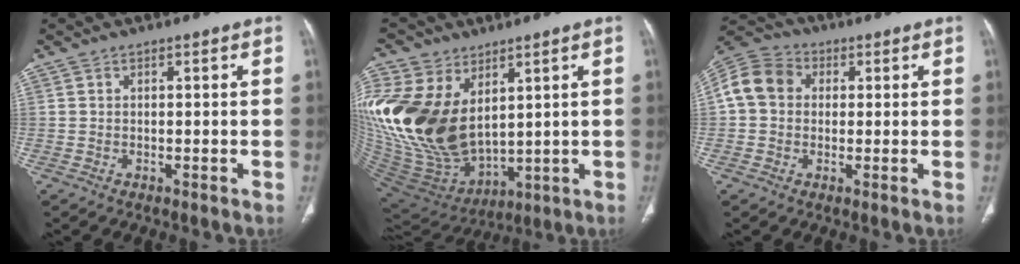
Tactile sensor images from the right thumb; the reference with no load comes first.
{"total": 24.0, "force": [6.0, 15.7, 17.1], "torque": [-0.374, -0.031, 0.140]}
{"total": 9.9, "force": [1.4, 8.2, 5.3], "torque": [-0.094, 0.027, 0.013]}